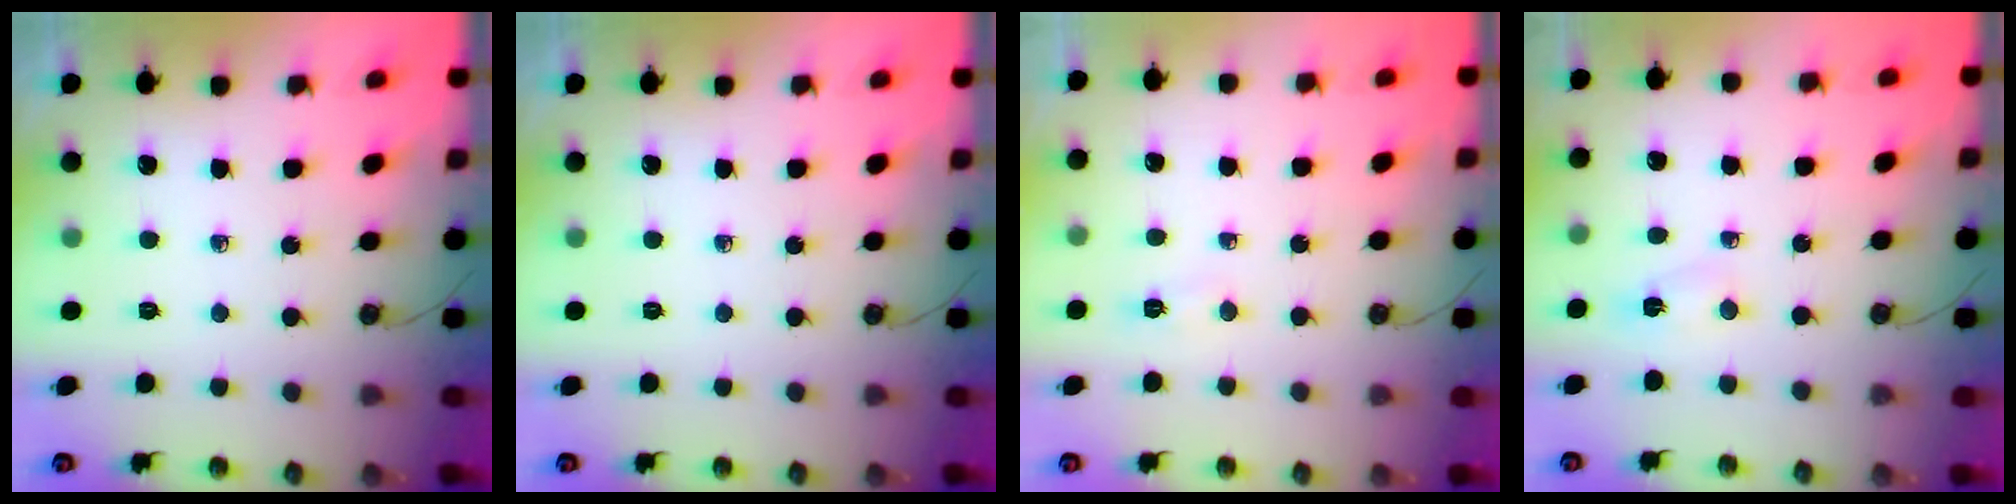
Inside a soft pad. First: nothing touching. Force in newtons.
{"total": 0.0}
{"total": 3.9, "press": 3.9, "slide": 0.5}
{"total": 2.1, "press": 2.0, "slide": 0.4}